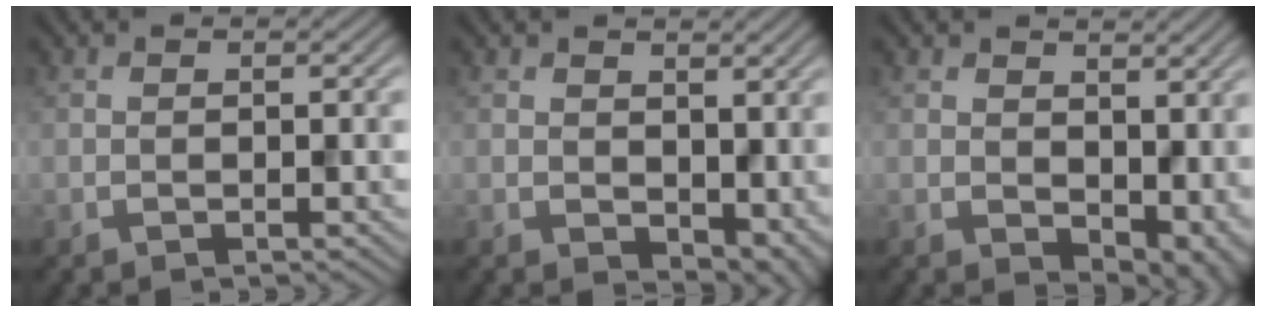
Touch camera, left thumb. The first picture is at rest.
{"total": 5.4, "force": [1.4, 3.7, 3.7], "torque": [-0.070, -0.024, 0.039]}
{"total": 7.4, "force": [1.3, 5.1, 5.2], "torque": [-0.089, -0.028, 0.042]}